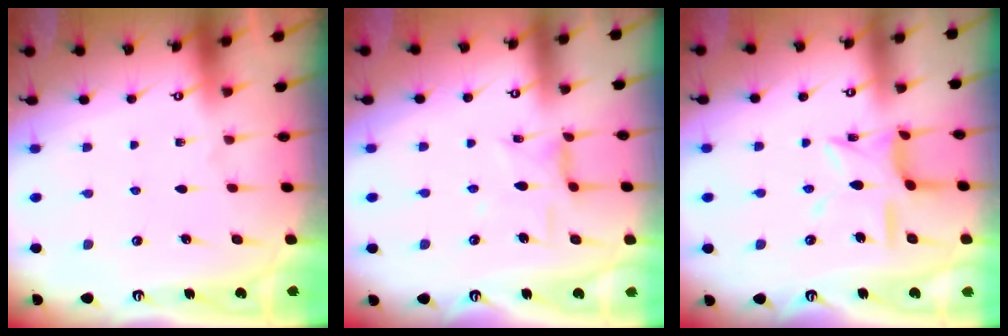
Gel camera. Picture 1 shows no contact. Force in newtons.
{"total": 7.0, "press": 7.0, "slide": 0.4}
{"total": 11.2, "press": 11.1, "slide": 1.0}